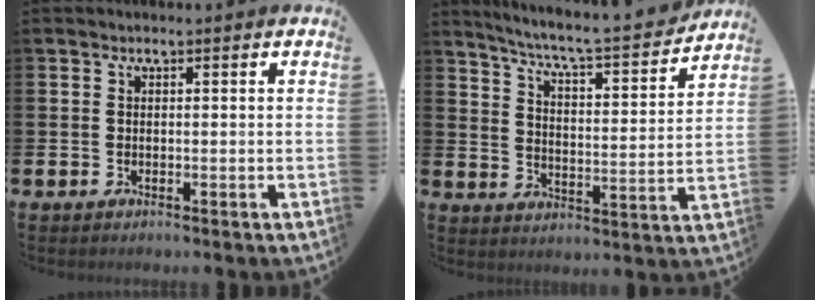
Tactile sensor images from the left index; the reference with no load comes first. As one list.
[{"total": 6.6, "force": [6.1, 0.2, 2.4], "torque": [-0.074, -0.049, 0.098]}]